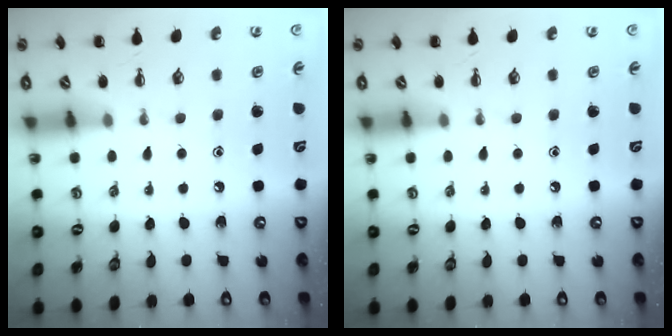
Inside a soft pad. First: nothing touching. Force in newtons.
{"total": 0.0}